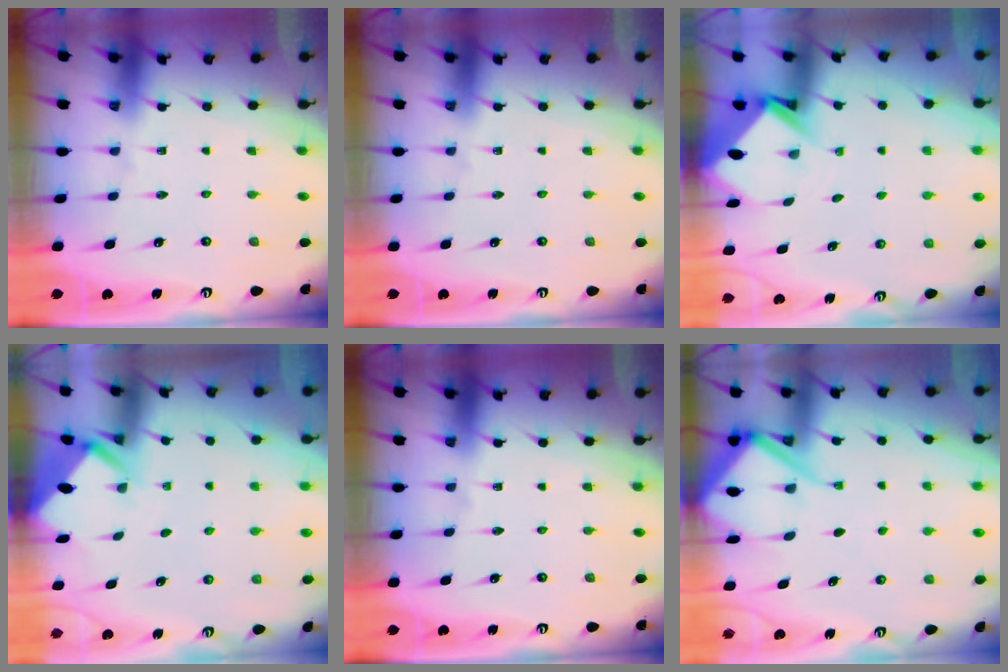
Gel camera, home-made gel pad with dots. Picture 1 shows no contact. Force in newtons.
{"total": 0.0}
{"total": 3.8, "press": 3.8, "slide": 0.3}
{"total": 2.8, "press": 2.8, "slide": 0.2}
{"total": 0.0}
{"total": 7.9, "press": 7.9, "slide": 0.7}